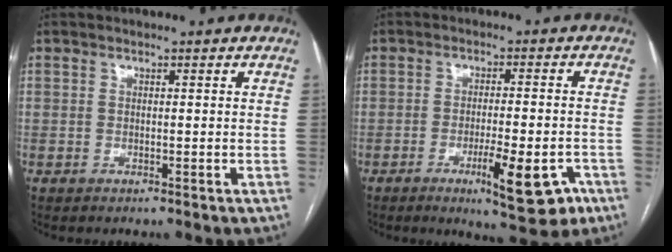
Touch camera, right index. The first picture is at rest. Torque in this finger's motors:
{"motor_torque": [0.02, -0.03, 0.02, -0.01]}